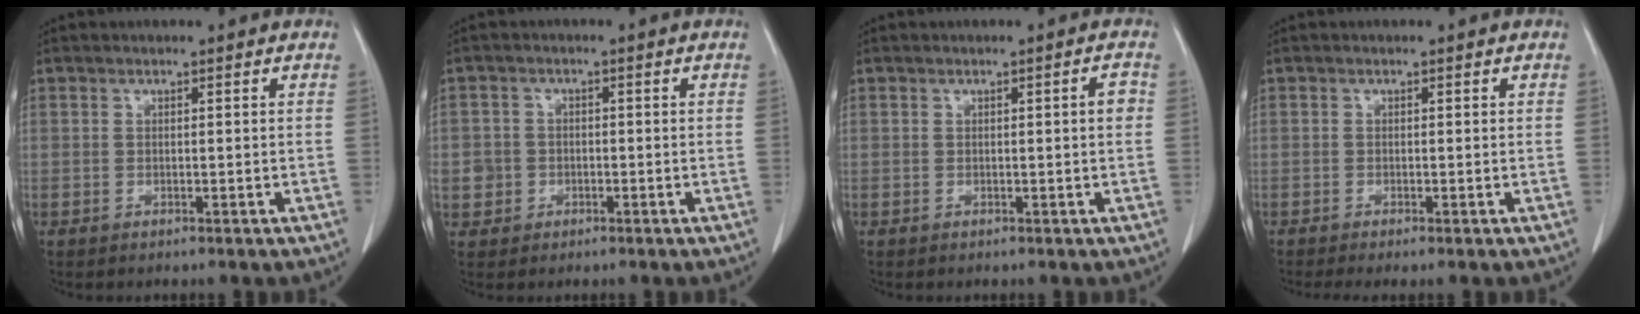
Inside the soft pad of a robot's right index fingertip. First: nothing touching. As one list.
[{"total": 3.3, "force": [-0.7, 3.2, 0.5], "torque": [0.002, 0.009, -0.010]}, {"total": 1.6, "force": [0.0, 0.1, 1.6], "torque": [-0.020, 0.003, 0.001]}, {"total": 1.3, "force": [-0.9, 0.1, 1.0], "torque": [-0.019, -0.004, -0.019]}]